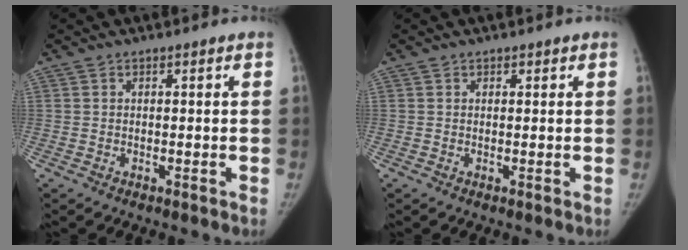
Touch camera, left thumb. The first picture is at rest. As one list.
[{"total": 0.9, "force": [0.6, 0.6, 0.2], "torque": [0.008, -0.003, 0.006]}]